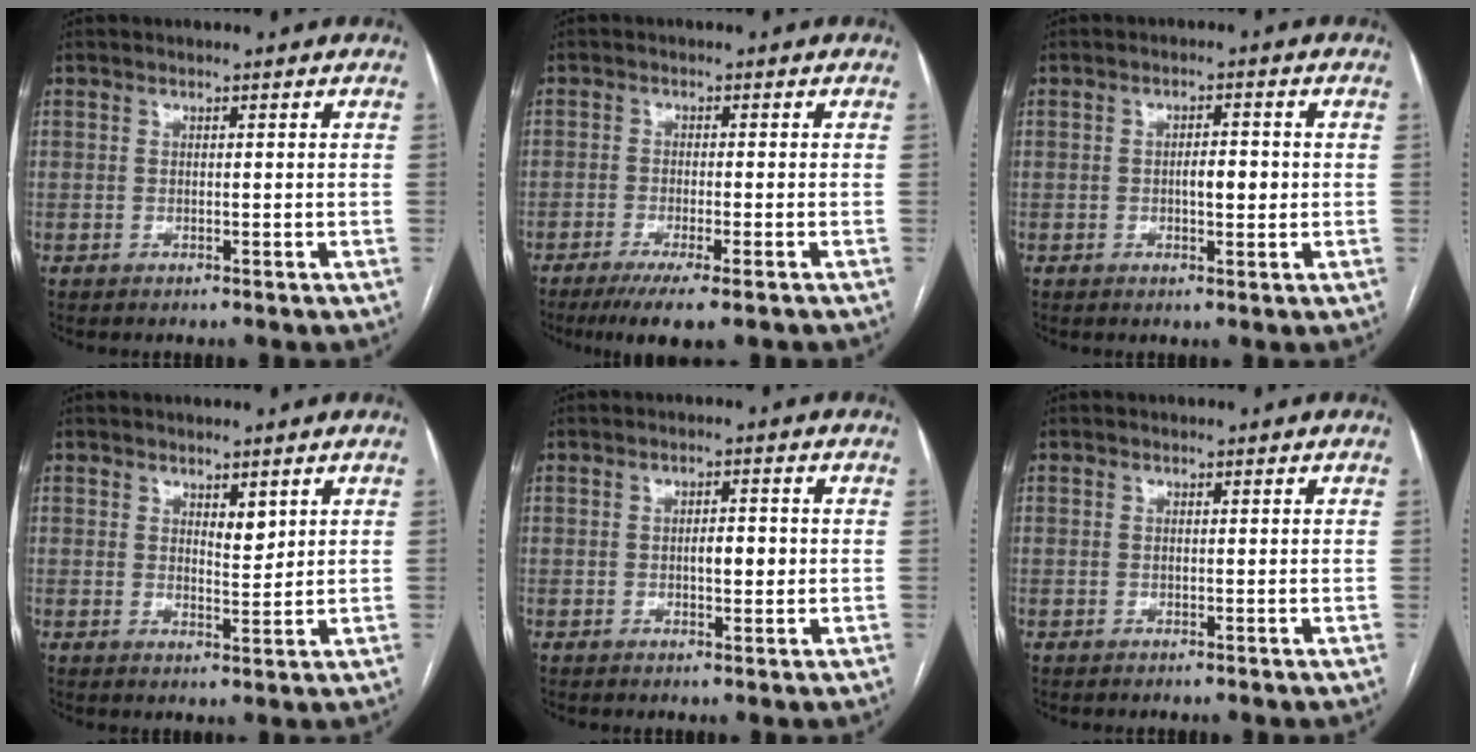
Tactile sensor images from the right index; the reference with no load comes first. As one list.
[{"total": 7.7, "force": [-5.5, 0.6, 5.4], "torque": [-0.080, -0.018, -0.083]}, {"total": 3.3, "force": [-0.3, 1.2, 3.1], "torque": [-0.048, 0.003, -0.002]}, {"total": 2.6, "force": [1.4, 0.9, 1.9], "torque": [-0.032, -0.007, 0.029]}, {"total": 3.1, "force": [-0.2, 1.1, 2.9], "torque": [-0.044, 0.003, -0.002]}, {"total": 0.0}]